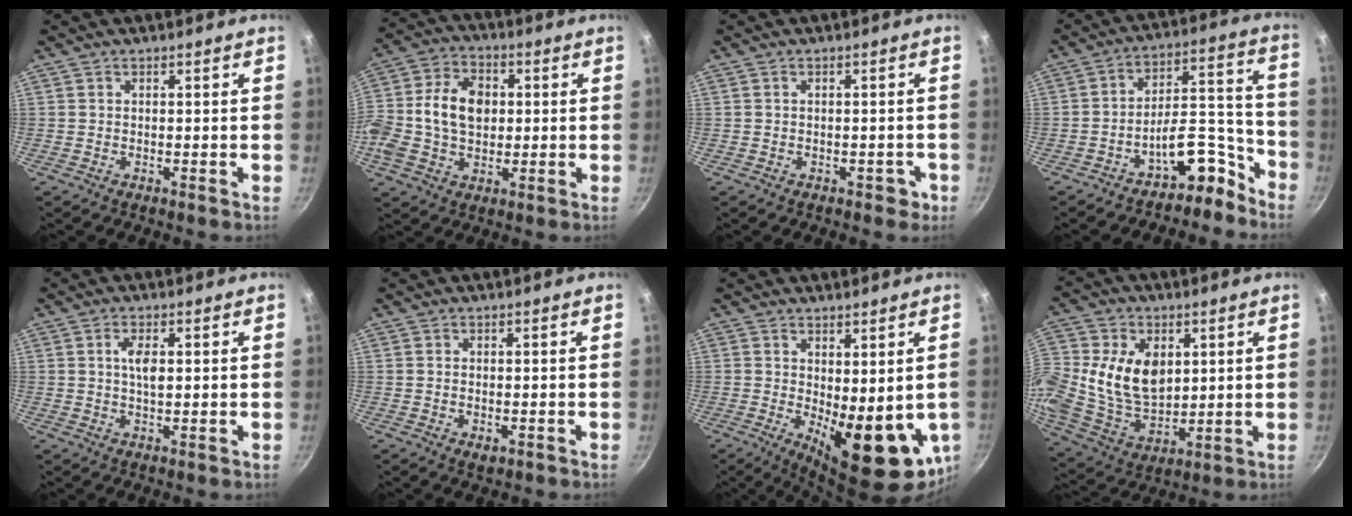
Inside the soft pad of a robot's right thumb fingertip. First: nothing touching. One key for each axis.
{"total": 15.4, "fx": 0.6, "fy": 11.0, "fz": 10.7, "tx": -0.194, "ty": 0.021, "tz": -0.004}
{"total": 2.4, "fx": -1.1, "fy": 1.7, "fz": 1.3, "tx": 0.004, "ty": 0.024, "tz": 0.001}
{"total": 11.7, "fx": -8.6, "fy": 5.5, "fz": 5.7, "tx": -0.025, "ty": 0.123, "tz": -0.127}
{"total": 3.8, "fx": 0.7, "fy": 1.6, "fz": 3.4, "tx": -0.059, "ty": 0.002, "tz": 0.014}
{"total": 2.0, "fx": -0.5, "fy": 1.2, "fz": 1.5, "tx": -0.023, "ty": -0.004, "tz": -0.007}
{"total": 14.1, "fx": -1.1, "fy": 5.5, "fz": 12.9, "tx": -0.150, "ty": -0.022, "tz": 0.003}
{"total": 16.2, "fx": 2.8, "fy": 11.6, "fz": 10.9, "tx": -0.197, "ty": -0.015, "tz": 0.058}